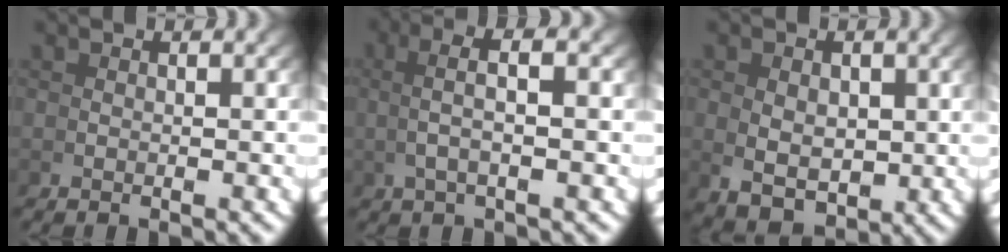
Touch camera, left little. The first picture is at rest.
{"total": 3.3, "force": [1.4, 0.1, 3.0], "torque": [-0.051, 0.017, 0.025]}
{"total": 4.2, "force": [-1.2, 2.8, 3.0], "torque": [-0.061, -0.038, 0.008]}